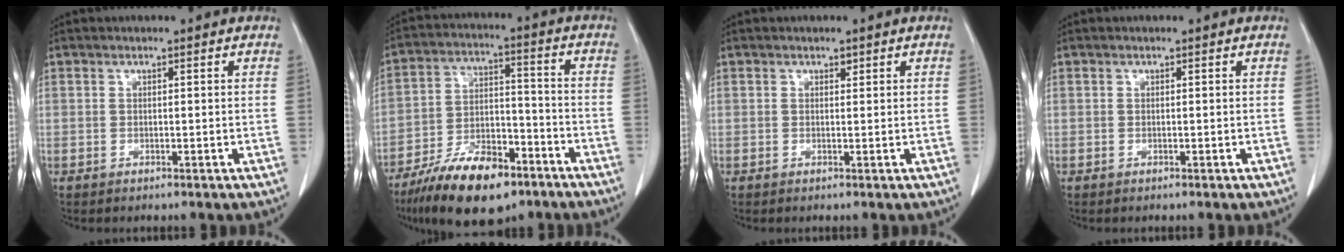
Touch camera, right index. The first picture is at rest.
{"total": 14.8, "force": [-9.9, 5.5, 9.4], "torque": [-0.162, -0.001, -0.171]}
{"total": 0.6, "force": [0.4, 0.3, 0.2], "torque": [-0.003, -0.002, 0.004]}
{"total": 0.0}